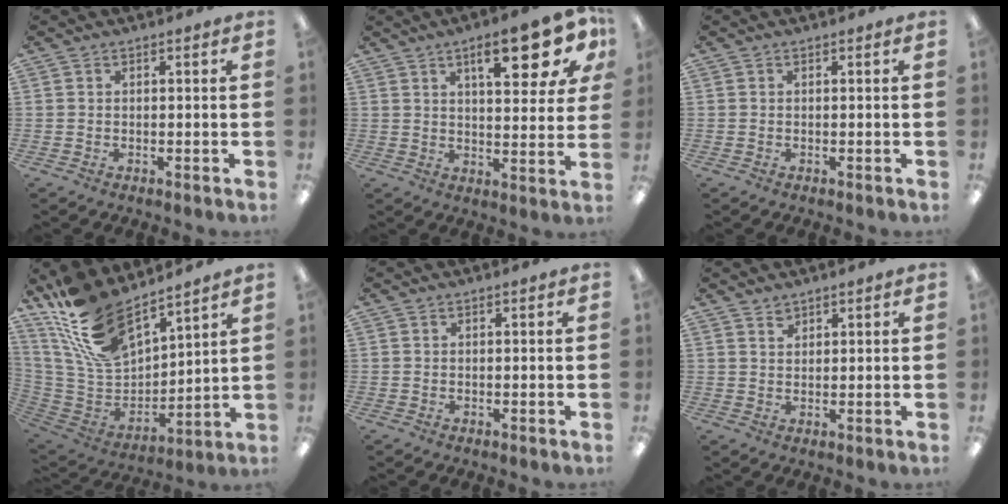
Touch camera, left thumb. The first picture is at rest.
{"total": 15.3, "force": [7.7, 5.0, 12.2], "torque": [-0.162, -0.028, 0.117]}
{"total": 0.0}
{"total": 19.1, "force": [14.6, 7.9, 9.4], "torque": [-0.218, -0.092, 0.269]}
{"total": 0.0}
{"total": 2.0, "force": [1.8, 0.9, 0.3], "torque": [0.000, -0.006, 0.033]}